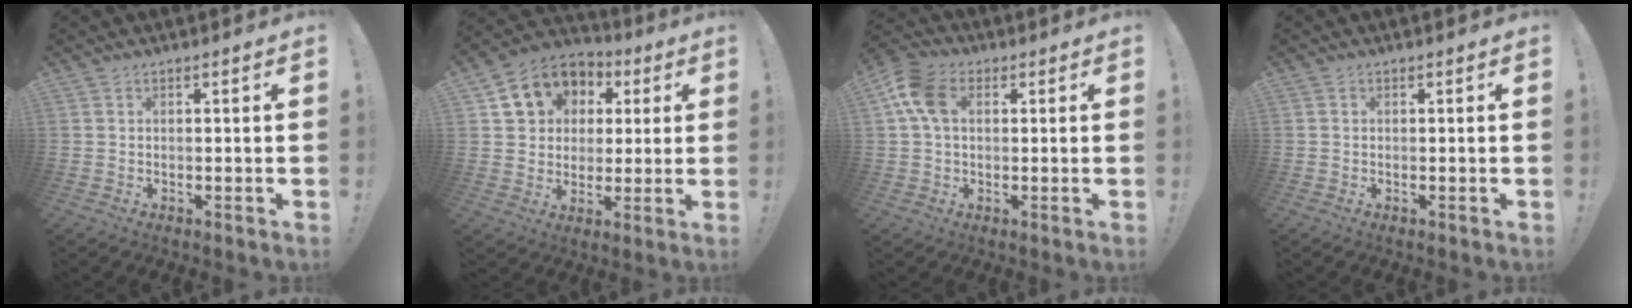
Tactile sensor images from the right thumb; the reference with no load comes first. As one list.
[{"total": 12.1, "force": [4.6, 10.3, 4.3], "torque": [-0.064, -0.022, 0.098]}, {"total": 10.3, "force": [2.5, 7.0, 7.2], "torque": [-0.150, 0.013, 0.049]}, {"total": 0.0}]